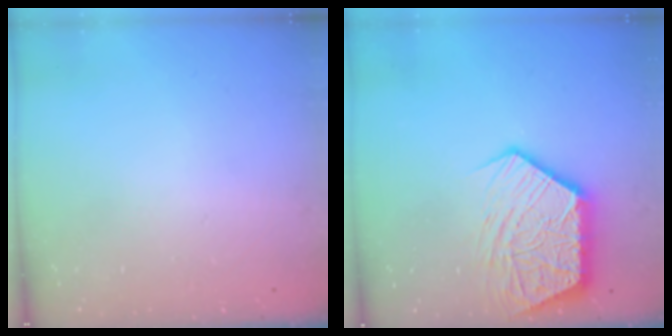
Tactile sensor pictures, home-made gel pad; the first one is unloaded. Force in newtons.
{"total": 17.7, "press": 17.6, "slide": 1.7}